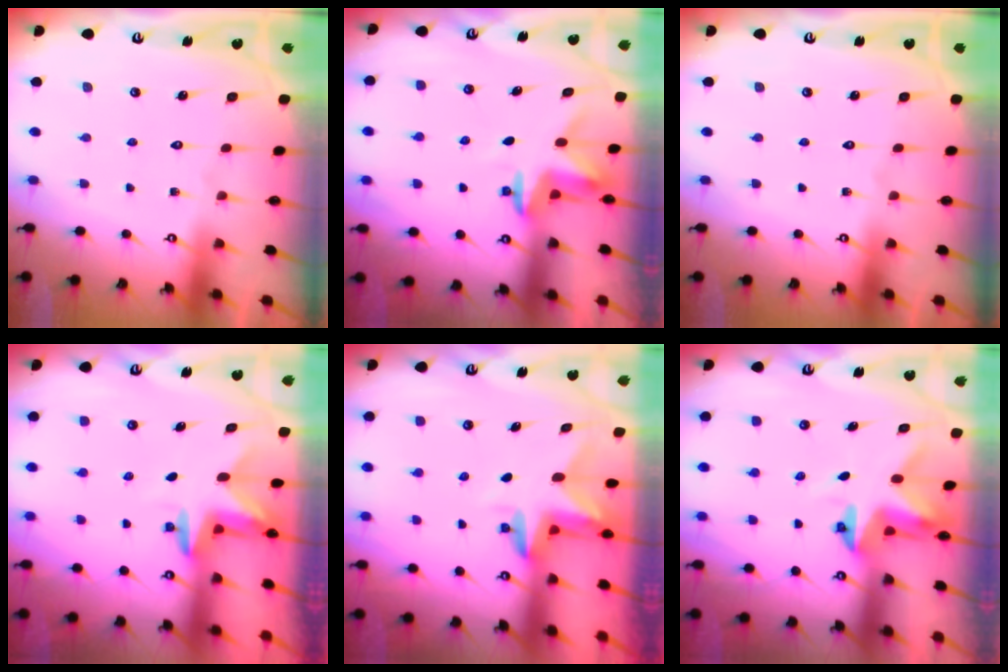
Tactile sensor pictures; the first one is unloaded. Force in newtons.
{"total": 3.1, "press": 3.1, "slide": 0.2}
{"total": 0.0}
{"total": 2.7, "press": 2.7, "slide": 0.2}
{"total": 3.0, "press": 3.0, "slide": 0.2}
{"total": 3.9, "press": 3.9, "slide": 0.2}